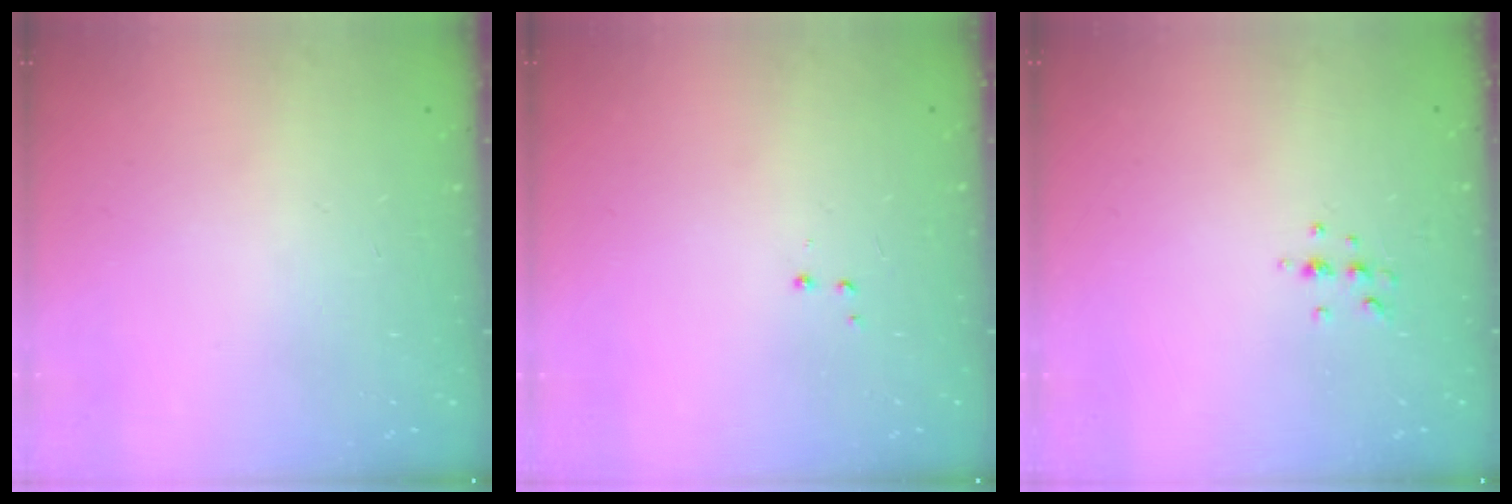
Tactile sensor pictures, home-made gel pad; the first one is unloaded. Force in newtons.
{"total": 2.9, "press": 2.8, "slide": 0.7}
{"total": 3.8, "press": 3.6, "slide": 1.1}